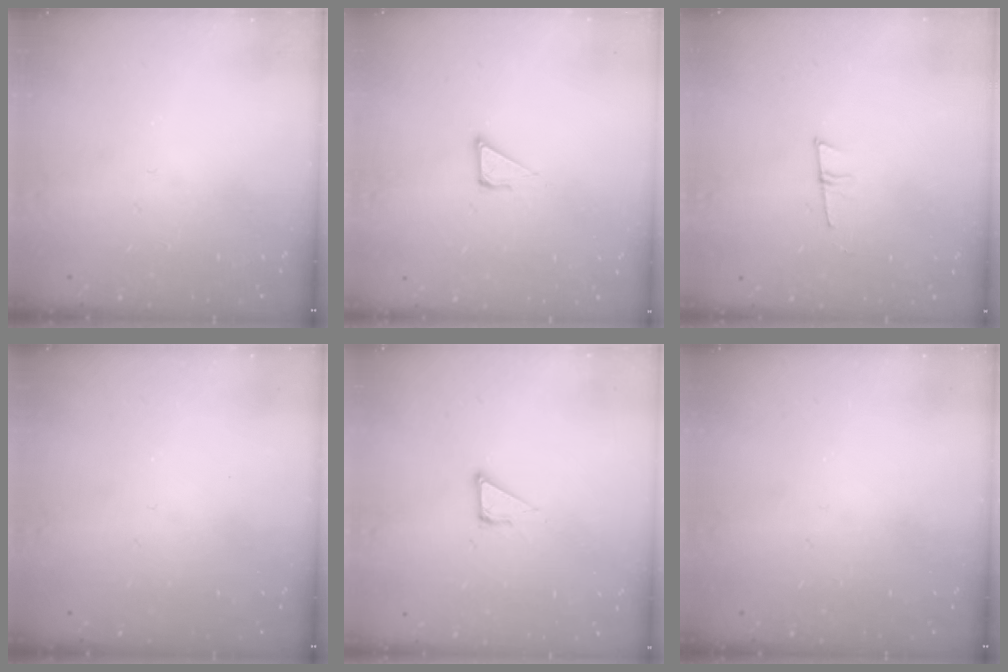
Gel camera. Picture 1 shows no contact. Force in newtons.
{"total": 3.6, "press": 3.6, "slide": 0.3}
{"total": 6.3, "press": 5.6, "slide": 2.9}
{"total": 0.0}
{"total": 1.9, "press": 1.9, "slide": 0.1}
{"total": 0.0}